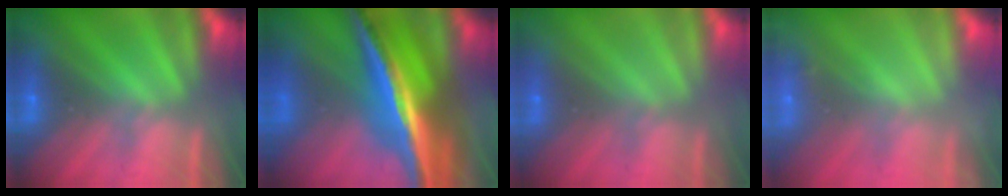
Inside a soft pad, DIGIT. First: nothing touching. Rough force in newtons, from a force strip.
{"total": 7.5}
{"total": 2.9}
{"total": 2.3}